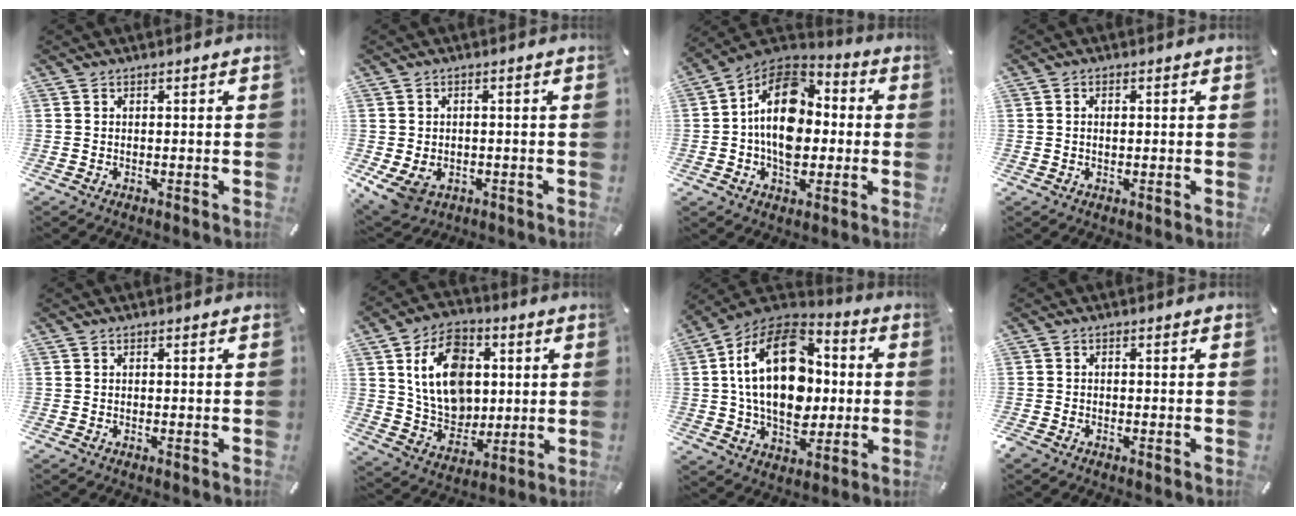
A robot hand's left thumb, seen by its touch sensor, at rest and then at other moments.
{"total": 5.9, "force": [-1.8, 4.6, 3.3], "torque": [-0.081, 0.007, -0.030]}
{"total": 16.8, "force": [-0.7, 12.1, 11.7], "torque": [-0.203, 0.011, -0.015]}
{"total": 1.4, "force": [0.1, 1.0, 1.0], "torque": [-0.023, 0.005, 0.001]}
{"total": 0.0}
{"total": 15.7, "force": [3.1, 12.4, 9.1], "torque": [-0.161, 0.004, 0.060]}
{"total": 23.6, "force": [1.6, 15.8, 17.4], "torque": [-0.330, 0.007, 0.026]}
{"total": 1.1, "force": [-0.8, 0.7, 0.4], "torque": [-0.006, 0.002, -0.018]}